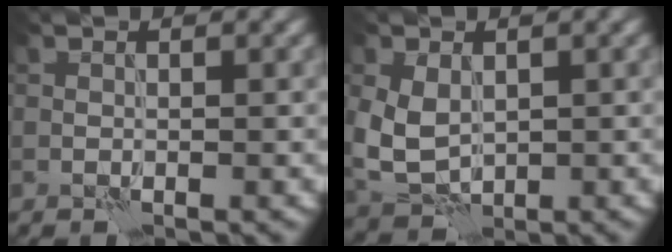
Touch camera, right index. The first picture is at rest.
{"total": 4.5, "force": [0.4, 3.3, 3.0], "torque": [-0.077, -0.005, 0.010]}